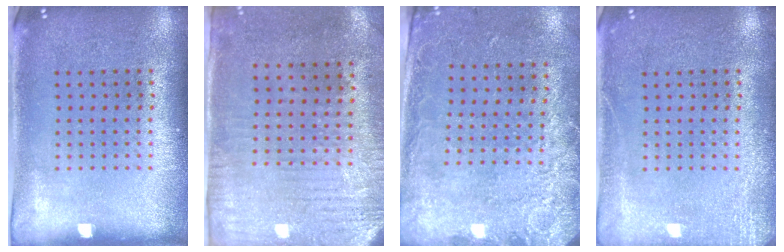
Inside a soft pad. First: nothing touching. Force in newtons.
{"total": 2.9, "press": 2.4, "slide": 1.7}
{"total": 2.6, "press": 1.9, "slide": 1.8}
{"total": 2.5, "press": 2.4, "slide": 0.3}